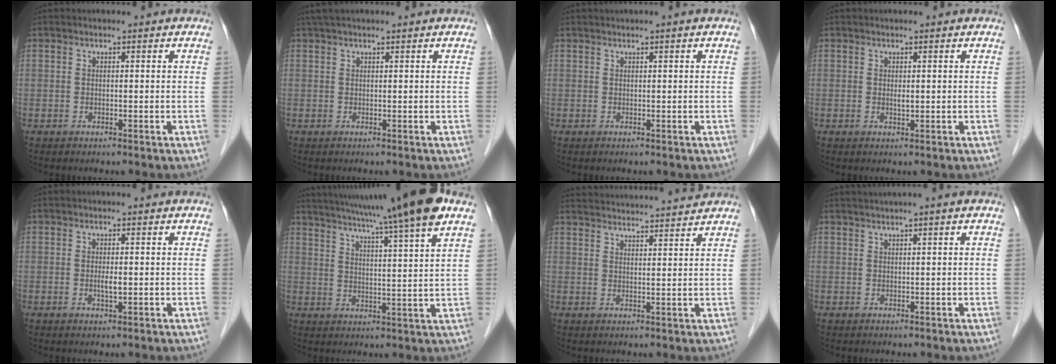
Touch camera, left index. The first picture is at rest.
{"total": 2.5, "force": [2.1, -0.1, 1.5], "torque": [-0.022, 0.029, 0.038]}
{"total": 0.6, "force": [0.3, -0.2, 0.5], "torque": [-0.014, 0.002, 0.011]}
{"total": 1.0, "force": [0.1, 0.3, 0.9], "torque": [-0.017, -0.002, 0.004]}
{"total": 1.6, "force": [-0.1, 0.3, 1.6], "torque": [-0.031, -0.002, -0.002]}
{"total": 19.9, "force": [16.0, -1.1, 11.8], "torque": [-0.199, 0.002, 0.223]}
{"total": 15.5, "force": [14.8, -0.6, 4.3], "torque": [-0.083, 0.003, 0.210]}
{"total": 2.7, "force": [2.0, -0.7, 1.8], "torque": [-0.032, 0.014, 0.038]}